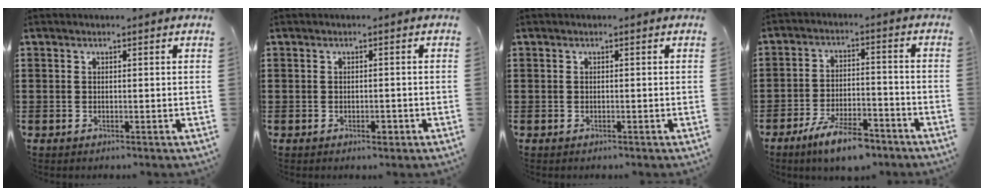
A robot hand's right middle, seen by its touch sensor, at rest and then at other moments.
{"total": 1.1, "force": [-0.6, 0.5, 0.7], "torque": [-0.015, -0.002, -0.012]}
{"total": 0.0}
{"total": 8.0, "force": [-6.5, 1.9, 4.4], "torque": [-0.090, 0.004, -0.121]}